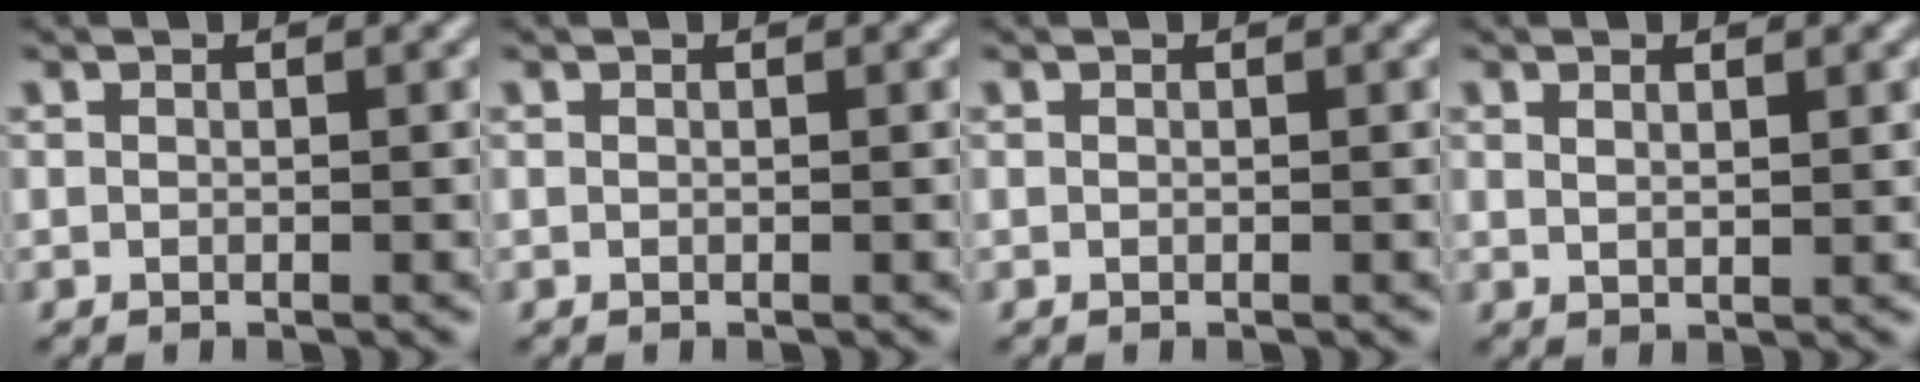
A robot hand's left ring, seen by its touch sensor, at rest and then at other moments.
{"total": 0.0}
{"total": 0.0}
{"total": 1.2, "force": [0.8, 0.3, 0.8], "torque": [-0.016, -0.001, 0.016]}